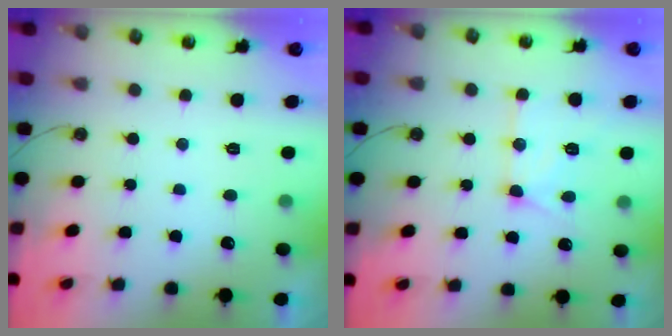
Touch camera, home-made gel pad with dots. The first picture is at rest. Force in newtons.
{"total": 13.0, "press": 13.0, "slide": 1.1}